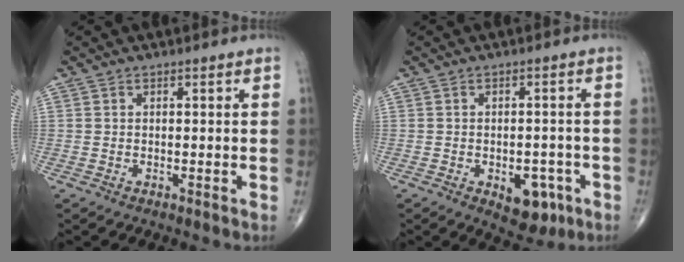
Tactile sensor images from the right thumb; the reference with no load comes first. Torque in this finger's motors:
{"motor_torque": [1.39, 1.11, 0.45, -0.63, 0.02]}